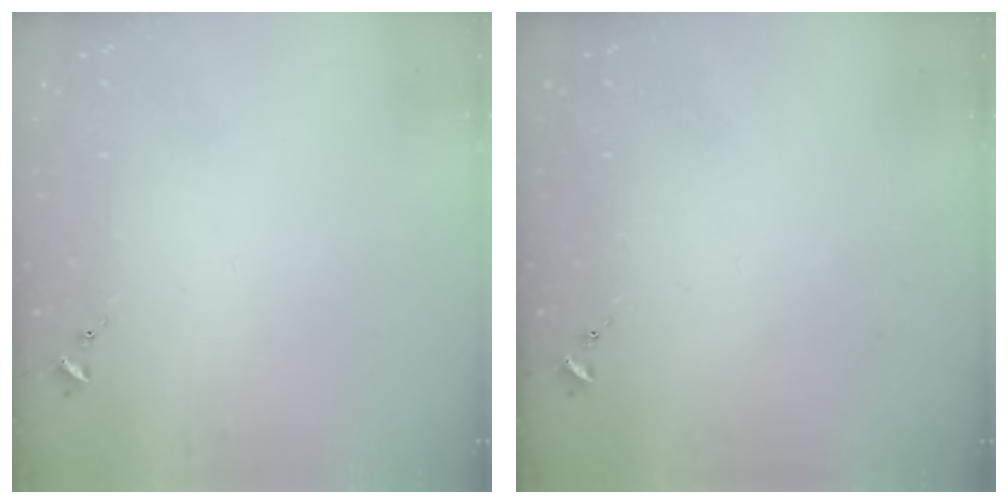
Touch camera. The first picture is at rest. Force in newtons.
{"total": 0.0}